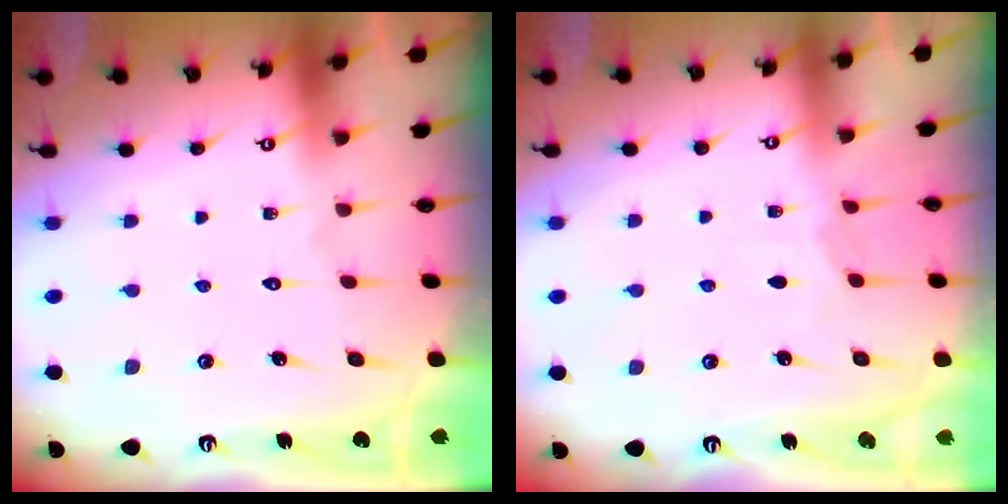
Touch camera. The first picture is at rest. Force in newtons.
{"total": 3.5, "press": 3.5, "slide": 0.6}